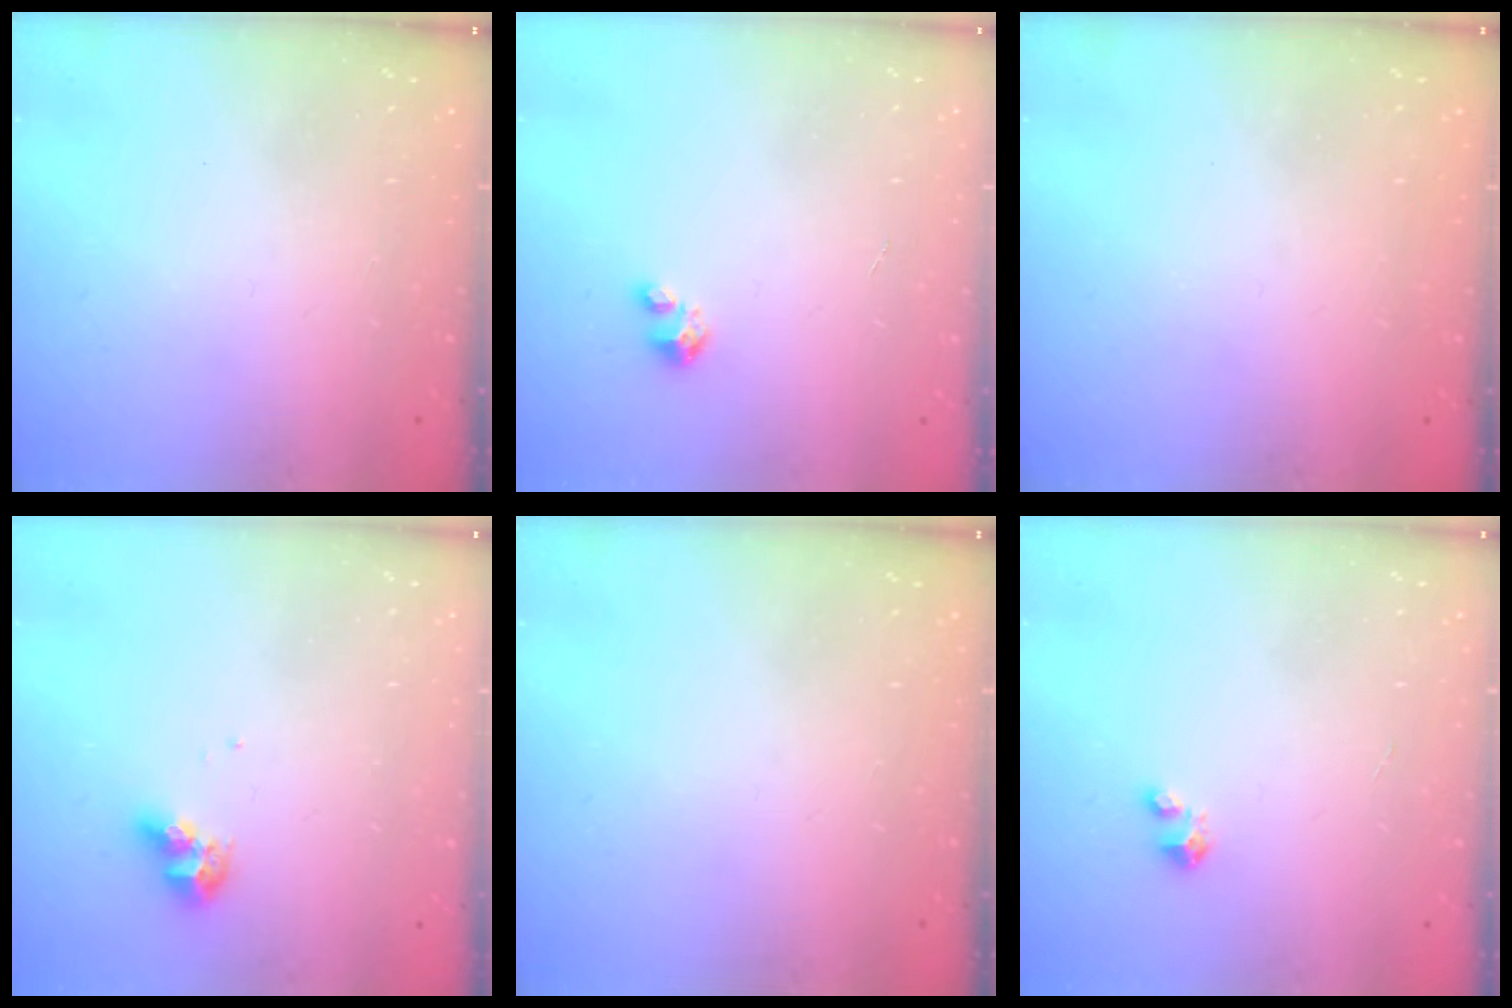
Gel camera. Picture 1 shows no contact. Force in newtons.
{"total": 1.8, "press": 1.8, "slide": 0.1}
{"total": 0.7, "press": 0.6, "slide": 0.4}
{"total": 8.1, "press": 8.1, "slide": 0.8}
{"total": 0.0}
{"total": 2.1, "press": 2.1, "slide": 0.1}